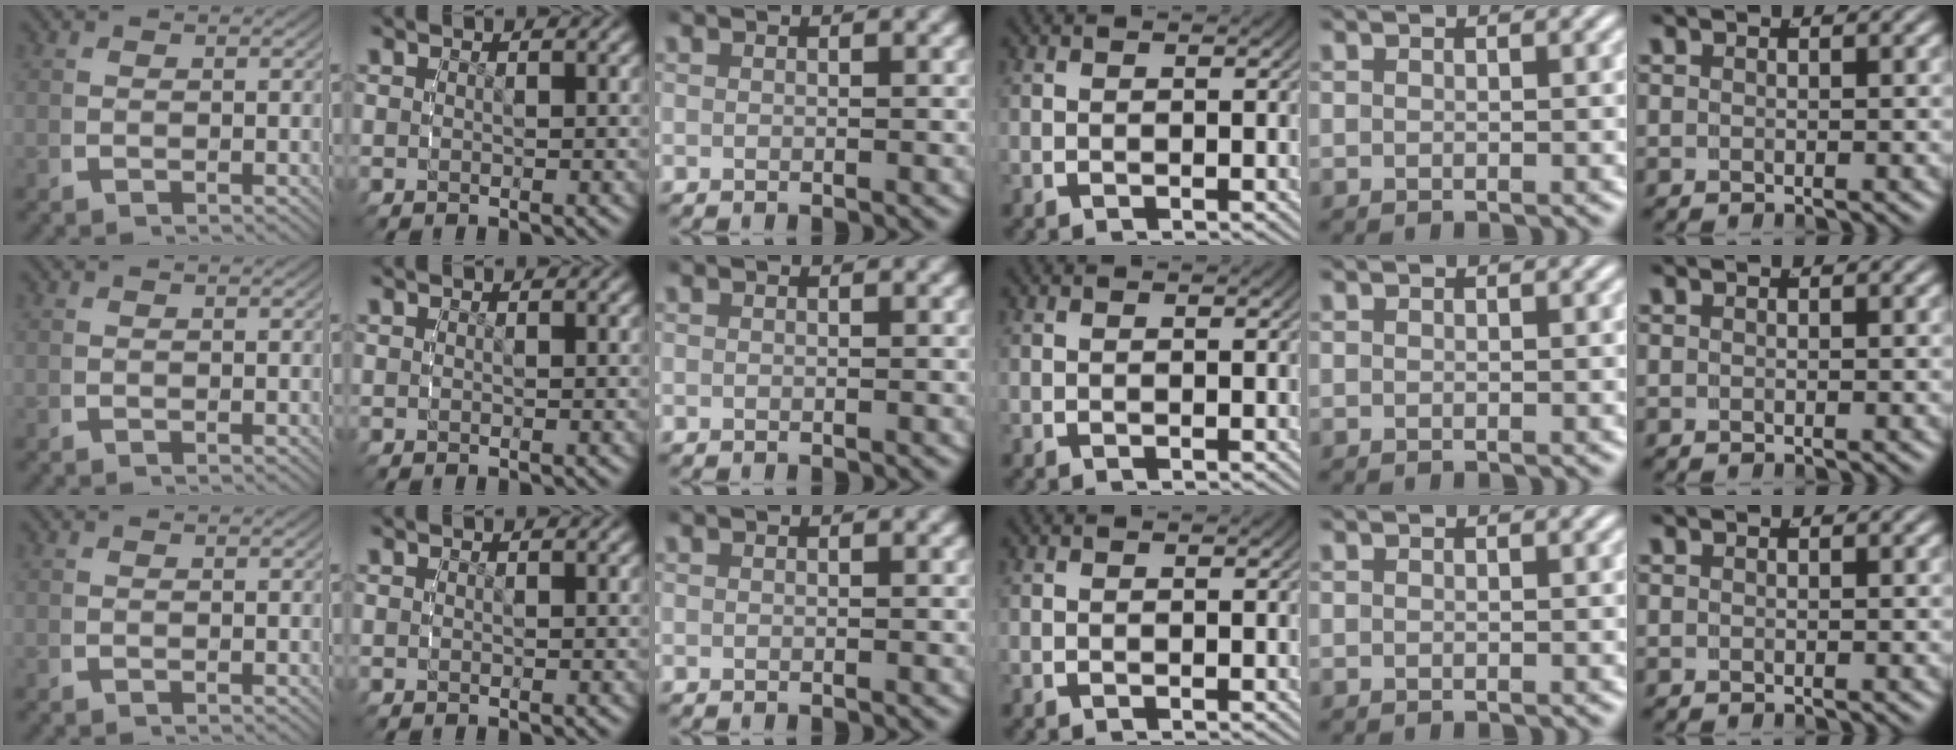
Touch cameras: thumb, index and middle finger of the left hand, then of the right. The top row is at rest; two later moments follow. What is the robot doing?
{"motion": "reach", "object": "plastic wrap"}